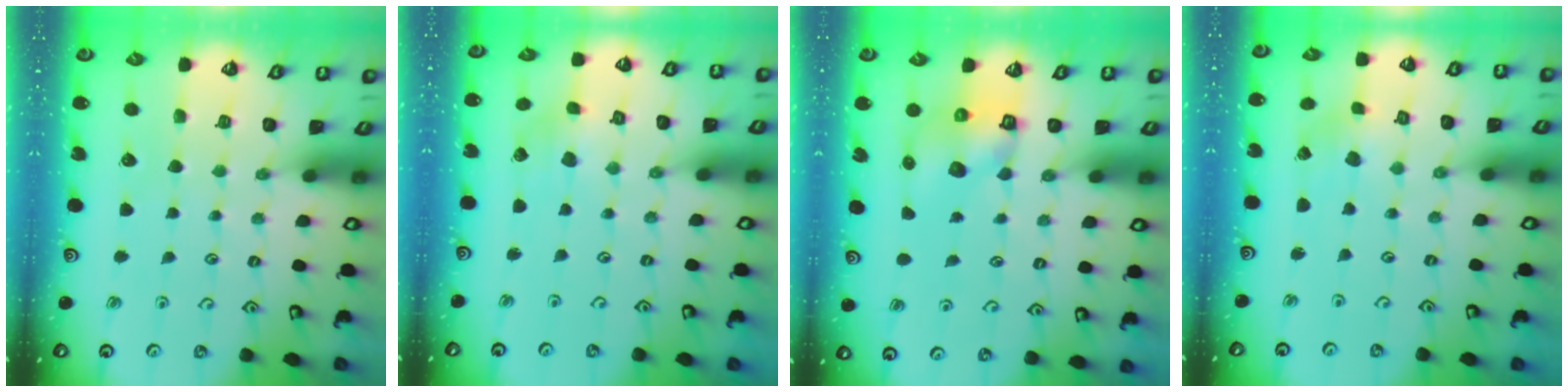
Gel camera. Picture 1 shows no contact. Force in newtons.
{"total": 2.9, "press": 2.9, "slide": 0.1}
{"total": 7.4, "press": 7.4, "slide": 0.6}
{"total": 1.0, "press": 1.0, "slide": 0.0}